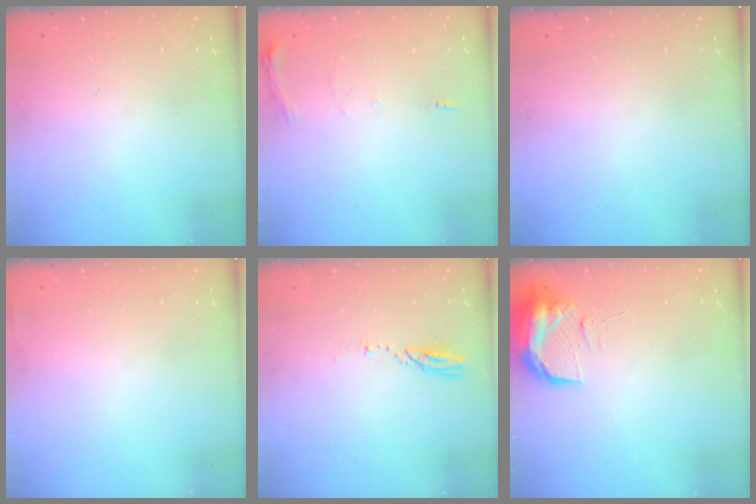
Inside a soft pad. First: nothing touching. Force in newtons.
{"total": 5.7, "press": 5.7, "slide": 0.8}
{"total": 0.0}
{"total": 2.9, "press": 2.4, "slide": 1.6}
{"total": 3.1, "press": 3.1, "slide": 0.3}
{"total": 10.4, "press": 10.4, "slide": 1.2}